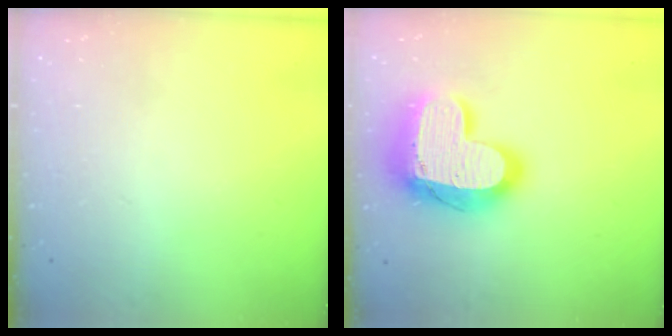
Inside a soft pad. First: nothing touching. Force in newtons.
{"total": 20.0, "press": 20.0, "slide": 1.6}